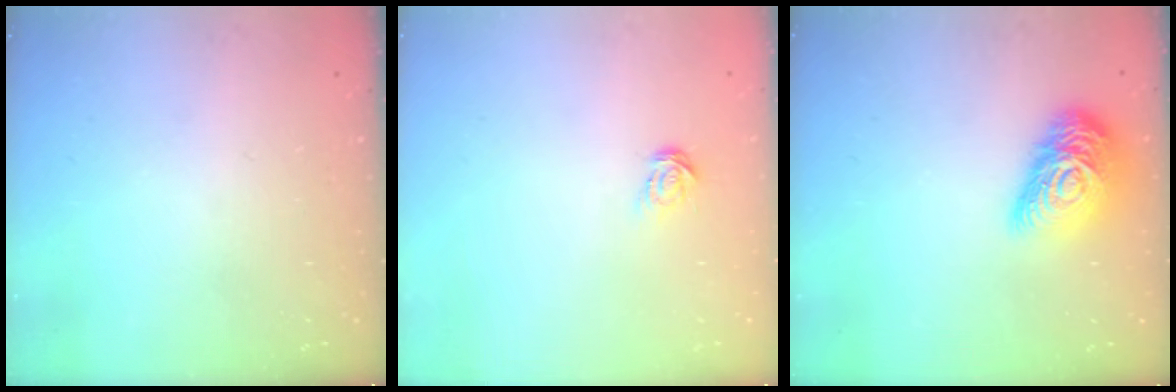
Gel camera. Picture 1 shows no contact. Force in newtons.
{"total": 4.4, "press": 4.4, "slide": 0.3}
{"total": 16.2, "press": 16.2, "slide": 0.7}